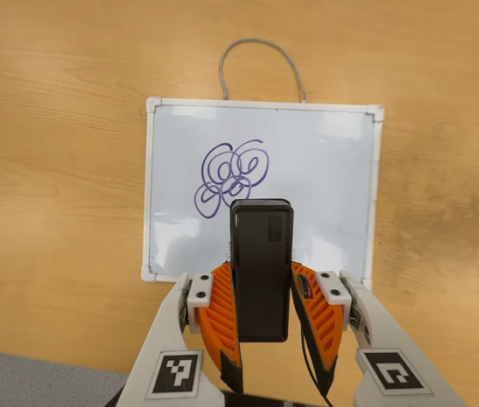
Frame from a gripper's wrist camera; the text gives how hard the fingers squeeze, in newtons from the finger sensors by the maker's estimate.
{"total": 3.6, "left": 2.2, "right": 5.0}